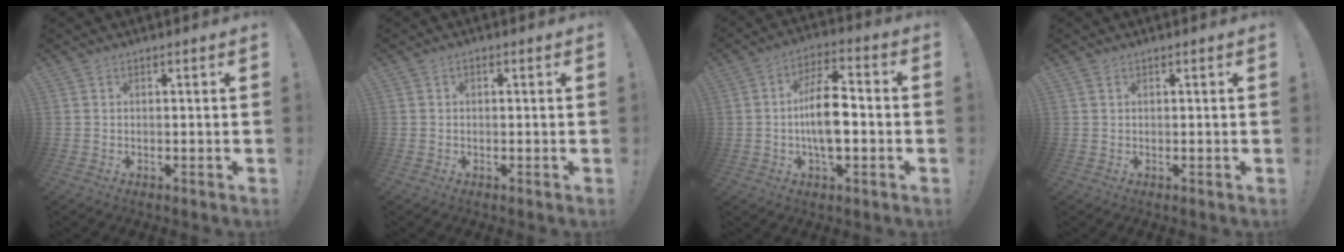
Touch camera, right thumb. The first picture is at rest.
{"total": 0.8, "force": [-0.3, 0.6, 0.5], "torque": [-0.008, 0.003, -0.007]}
{"total": 12.6, "force": [-1.9, 6.6, 10.6], "torque": [-0.193, 0.016, -0.033]}
{"total": 0.6, "force": [0.4, 0.5, 0.2], "torque": [-0.006, 0.002, 0.008]}